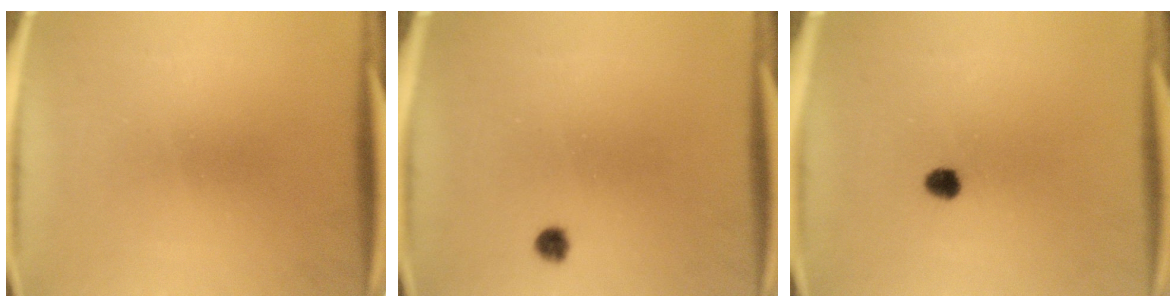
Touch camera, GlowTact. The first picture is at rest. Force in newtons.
{"total": 1.7}
{"total": 2.5}